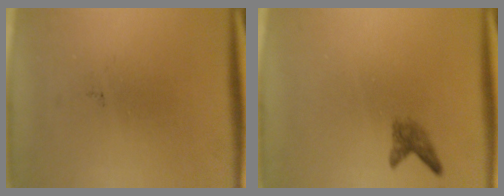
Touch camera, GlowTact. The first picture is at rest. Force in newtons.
{"total": 1.8}